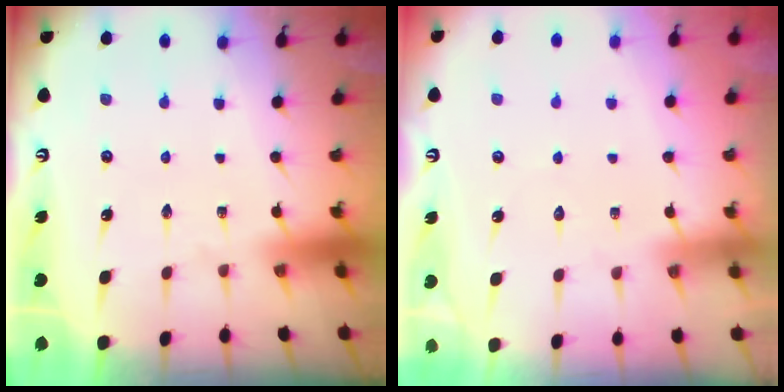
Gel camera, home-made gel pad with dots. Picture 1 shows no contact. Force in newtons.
{"total": 3.8, "press": 3.8, "slide": 0.4}